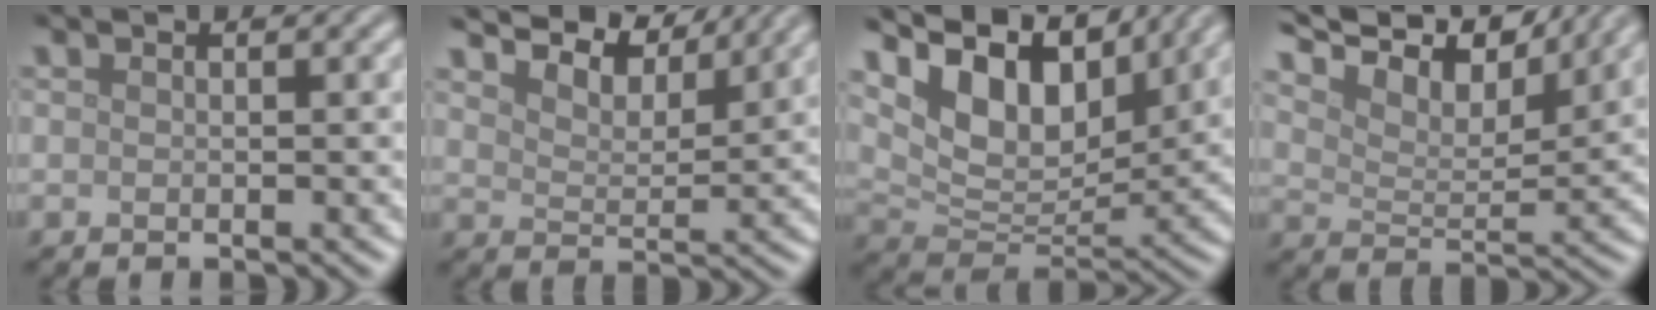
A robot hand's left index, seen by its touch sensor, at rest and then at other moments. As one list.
[{"total": 7.4, "force": [6.6, 1.8, 2.9], "torque": [-0.062, 0.003, 0.089]}, {"total": 10.3, "force": [6.6, 4.8, 6.3], "torque": [-0.120, 0.006, 0.116]}, {"total": 10.4, "force": [9.0, 2.5, 4.5], "torque": [-0.101, 0.005, 0.120]}]